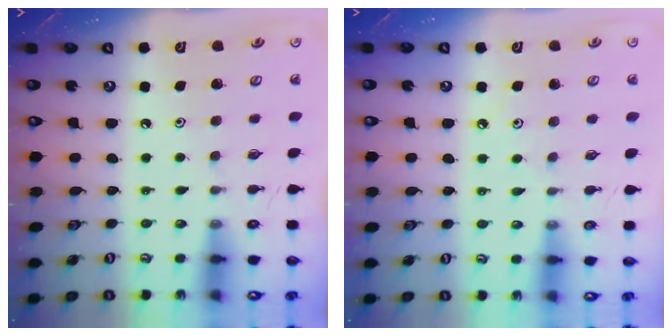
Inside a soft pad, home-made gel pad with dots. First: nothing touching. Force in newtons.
{"total": 3.7, "press": 3.7, "slide": 0.6}